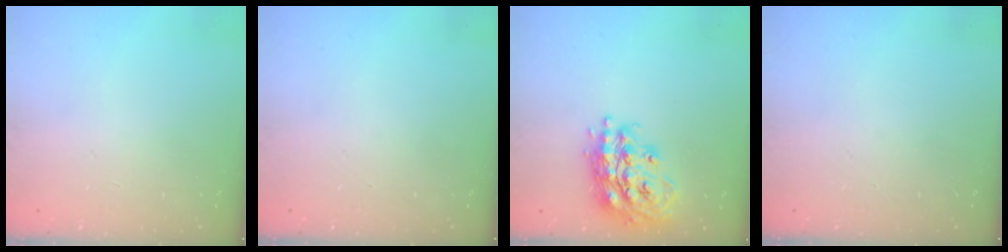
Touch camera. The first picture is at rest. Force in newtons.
{"total": 0.0}
{"total": 19.6, "press": 19.5, "slide": 1.5}
{"total": 0.0}